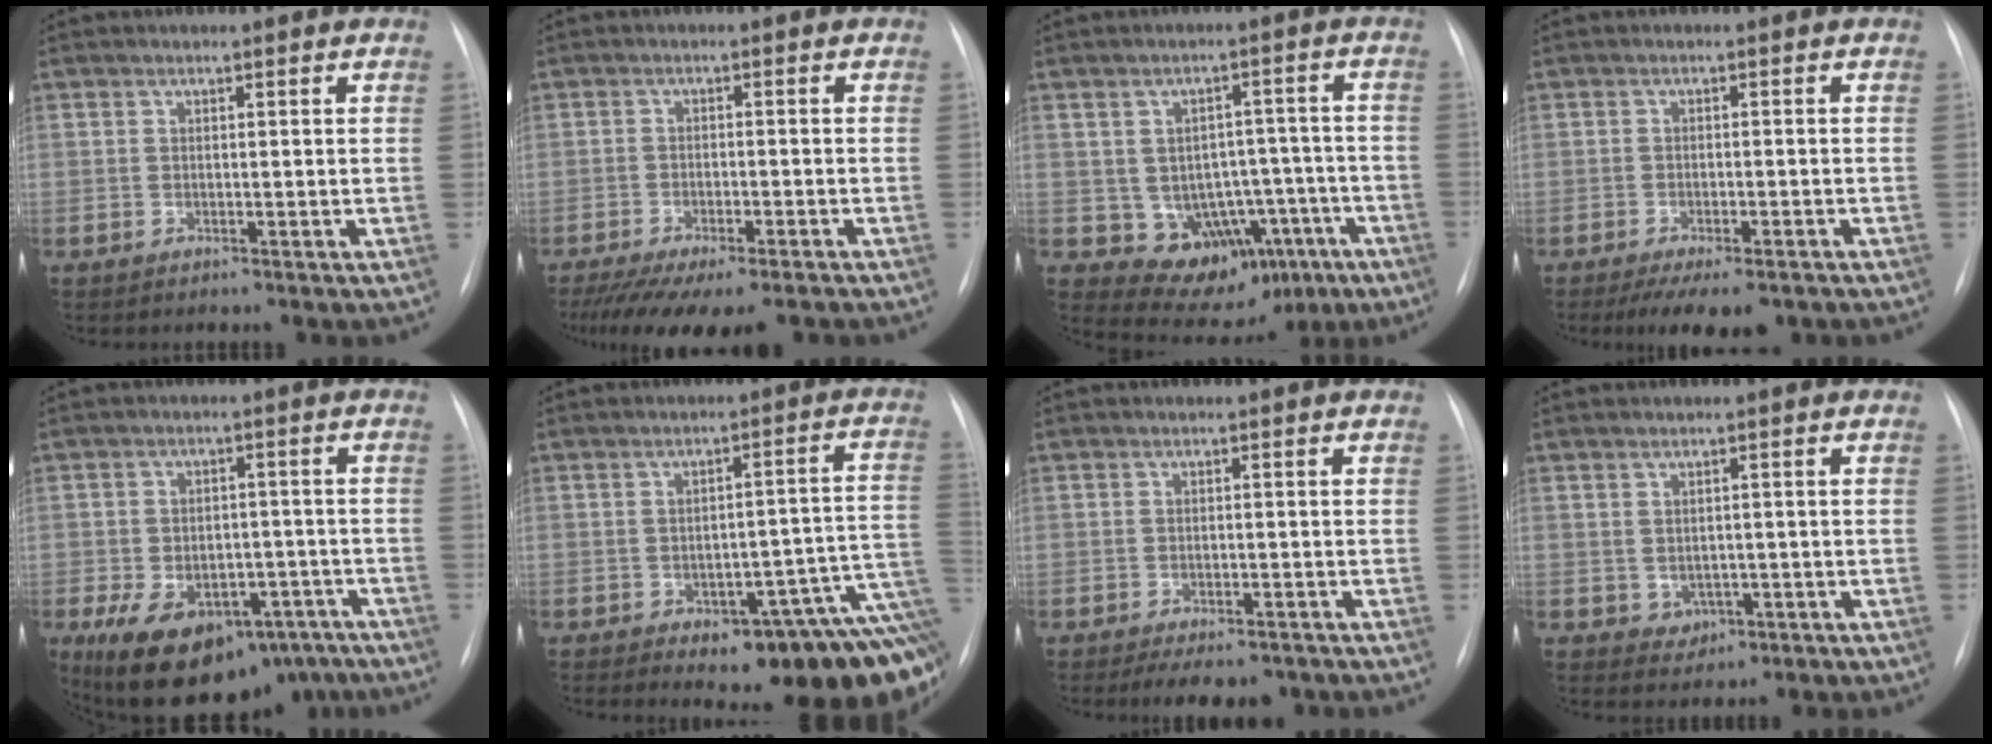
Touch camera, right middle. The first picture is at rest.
{"total": 14.0, "force": [-11.3, 2.9, 7.7], "torque": [-0.134, -0.023, -0.164]}
{"total": 12.5, "force": [-5.1, 9.0, 7.0], "torque": [-0.072, 0.037, -0.051]}
{"total": 8.3, "force": [-6.1, 2.5, 5.0], "torque": [-0.064, -0.011, -0.087]}
{"total": 17.8, "force": [-11.2, 10.2, 9.4], "torque": [-0.155, 0.009, -0.149]}
{"total": 17.1, "force": [-8.9, 5.8, 13.3], "torque": [-0.067, 0.049, -0.106]}
{"total": 6.9, "force": [-5.2, 2.9, 3.4], "torque": [-0.038, -0.001, -0.068]}
{"total": 2.7, "force": [-0.7, 2.3, 1.2], "torque": [-0.016, 0.004, 0.003]}